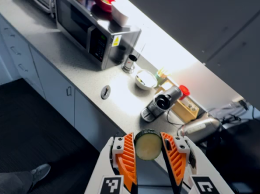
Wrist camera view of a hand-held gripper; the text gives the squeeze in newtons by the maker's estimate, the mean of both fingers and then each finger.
{"total": 10.5, "left": 11.1, "right": 9.8}